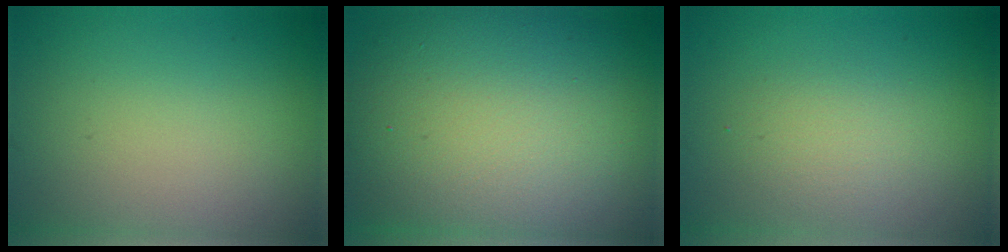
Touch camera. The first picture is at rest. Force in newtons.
{"total": 15.5, "press": 15.4, "slide": 0.4}
{"total": 2.0, "press": 2.0, "slide": 0.1}